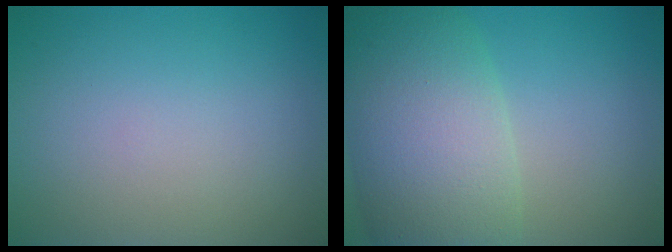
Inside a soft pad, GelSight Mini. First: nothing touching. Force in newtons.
{"total": 10.1, "press": 10.1, "slide": 0.5}